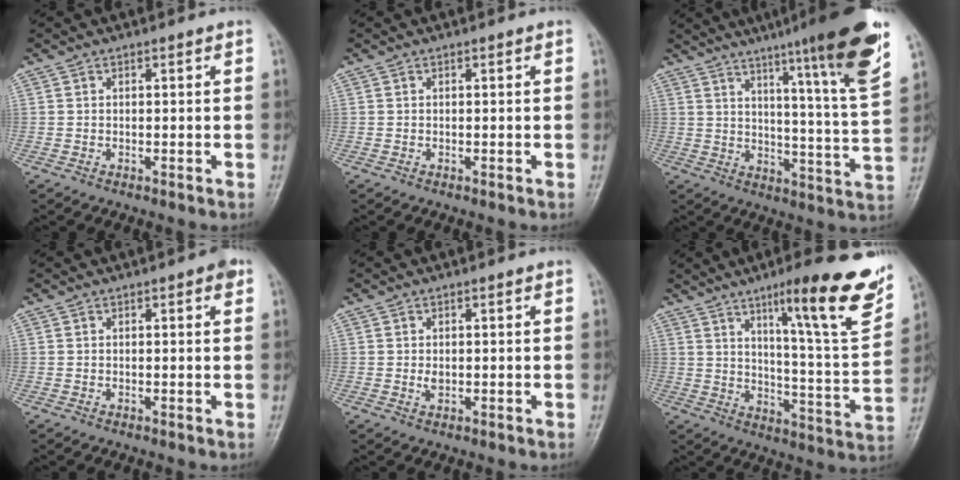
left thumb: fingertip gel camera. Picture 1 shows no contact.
{"total": 0.0}
{"total": 20.3, "force": [13.2, 0.4, 15.5], "torque": [-0.205, -0.067, 0.177]}
{"total": 1.8, "force": [0.9, 0.6, 1.5], "torque": [-0.017, 0.000, 0.008]}
{"total": 1.5, "force": [0.2, 0.9, 1.2], "torque": [-0.016, -0.003, 0.005]}
{"total": 21.2, "force": [12.3, 3.0, 17.0], "torque": [-0.207, -0.057, 0.181]}